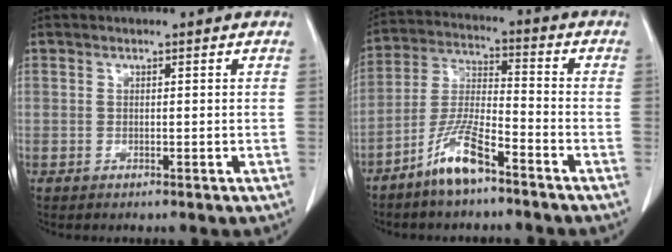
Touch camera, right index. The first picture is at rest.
{"total": 9.1, "force": [-6.3, 1.6, 6.4], "torque": [-0.140, -0.011, -0.126]}